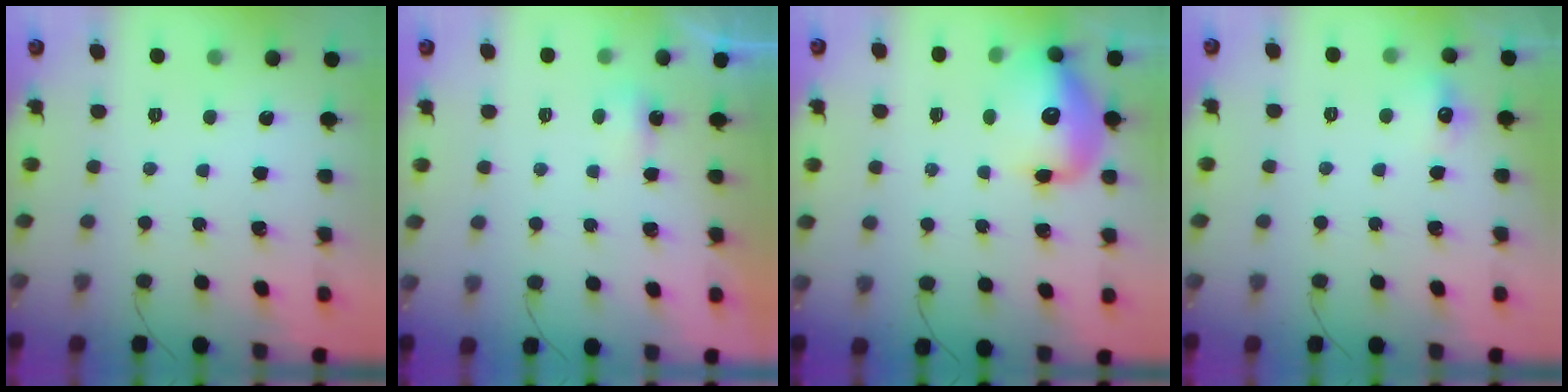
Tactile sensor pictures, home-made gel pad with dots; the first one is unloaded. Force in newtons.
{"total": 2.3, "press": 2.1, "slide": 0.8}
{"total": 14.2, "press": 13.7, "slide": 3.7}
{"total": 6.3, "press": 6.1, "slide": 1.5}